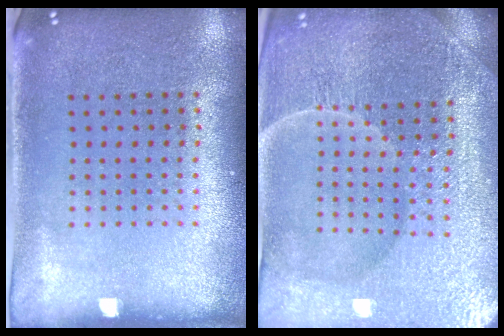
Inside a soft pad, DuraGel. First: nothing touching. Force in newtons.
{"total": 5.3, "press": 5.0, "slide": 1.8}